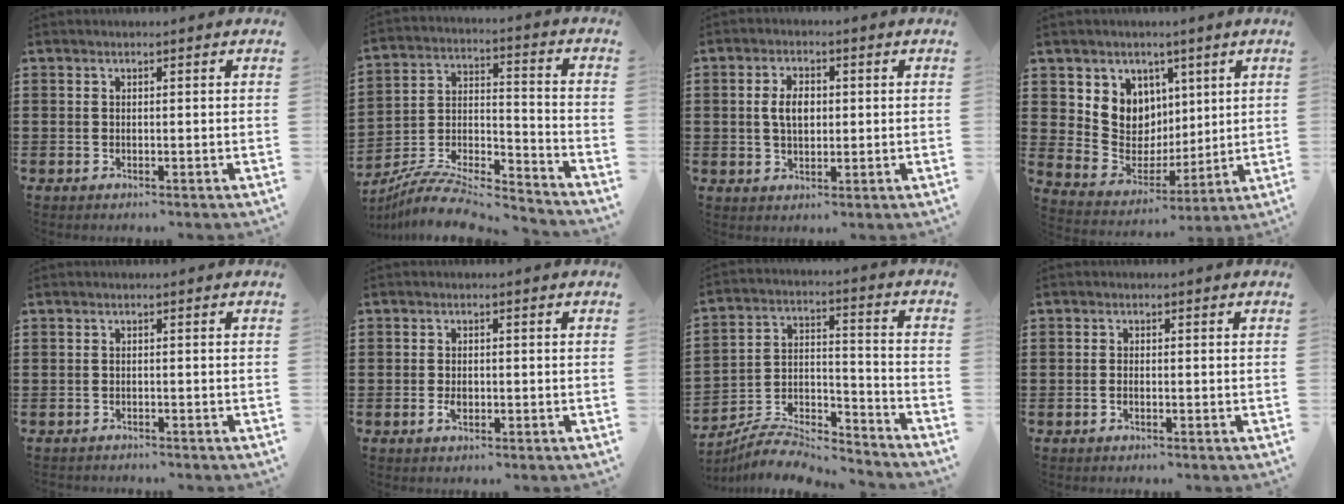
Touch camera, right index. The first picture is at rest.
{"total": 8.7, "force": [-8.0, 1.4, 3.1], "torque": [-0.059, 0.008, -0.160]}
{"total": 4.3, "force": [0.4, 2.5, 3.5], "torque": [-0.064, 0.007, 0.003]}
{"total": 8.0, "force": [3.2, 7.2, 0.9], "torque": [-0.052, -0.035, 0.063]}
{"total": 0.9, "force": [-0.8, 0.2, -0.1], "torque": [-0.001, 0.003, -0.020]}
{"total": 1.8, "force": [-0.5, 1.0, 1.5], "torque": [-0.028, 0.001, -0.008]}
{"total": 7.8, "force": [-7.4, 1.4, 1.8], "torque": [-0.028, 0.013, -0.147]}
{"total": 0.7, "force": [-0.4, 0.1, 0.6], "torque": [-0.012, -0.006, -0.006]}